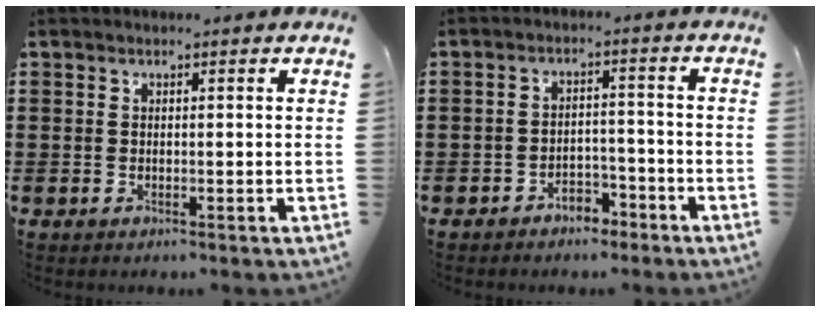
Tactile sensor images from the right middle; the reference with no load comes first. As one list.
[{"total": 3.4, "force": [-3.2, 1.1, 0.5], "torque": [-0.015, 0.007, -0.067]}]